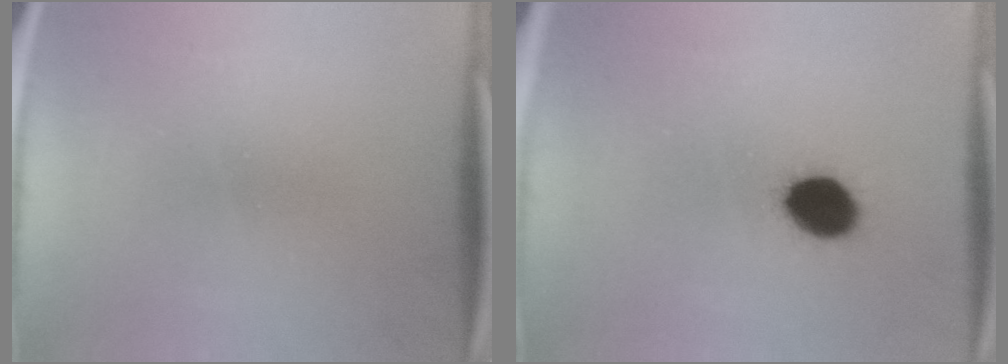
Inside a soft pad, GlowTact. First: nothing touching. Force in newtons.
{"total": 8.9}